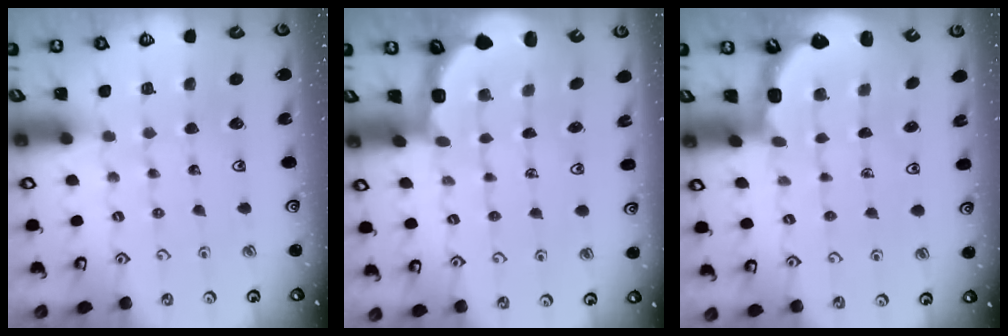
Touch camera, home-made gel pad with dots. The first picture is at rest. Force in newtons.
{"total": 3.0, "press": 2.0, "slide": 2.2}
{"total": 2.4, "press": 2.0, "slide": 1.3}